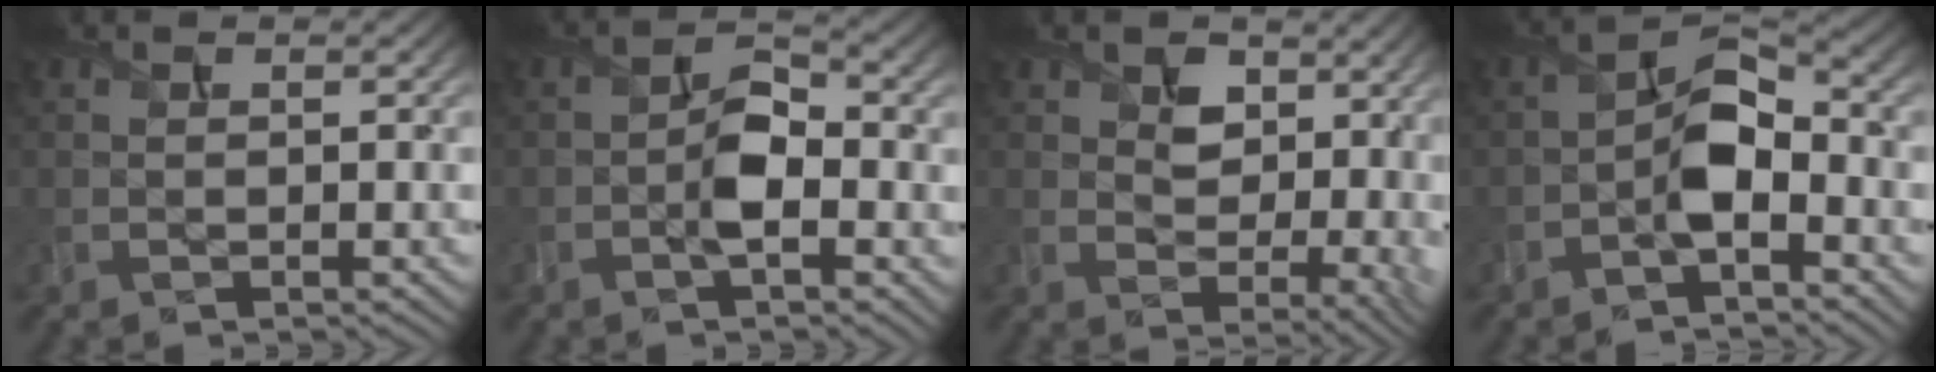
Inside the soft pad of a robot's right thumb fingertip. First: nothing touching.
{"total": 4.7, "force": [-1.3, 2.0, 4.1], "torque": [-0.074, 0.008, -0.032]}
{"total": 6.9, "force": [2.5, 4.5, 4.6], "torque": [-0.074, -0.009, 0.042]}
{"total": 5.7, "force": [-2.2, 2.4, 4.6], "torque": [-0.081, 0.014, -0.049]}